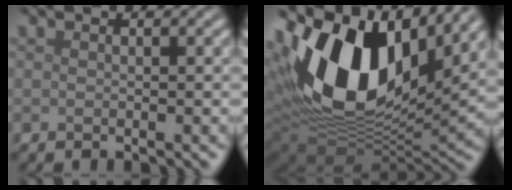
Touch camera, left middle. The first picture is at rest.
{"total": 17.2, "force": [5.5, 9.9, 12.9], "torque": [-0.261, 0.008, 0.090]}